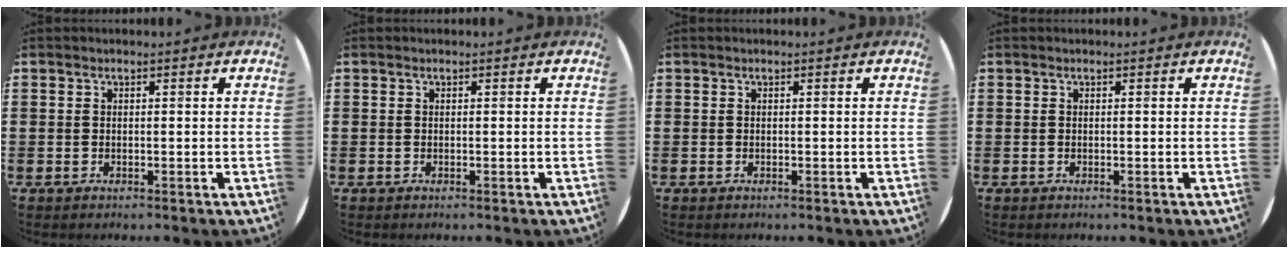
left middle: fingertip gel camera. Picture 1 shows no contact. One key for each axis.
{"total": 0.0}
{"total": 0.0}
{"total": 0.0}